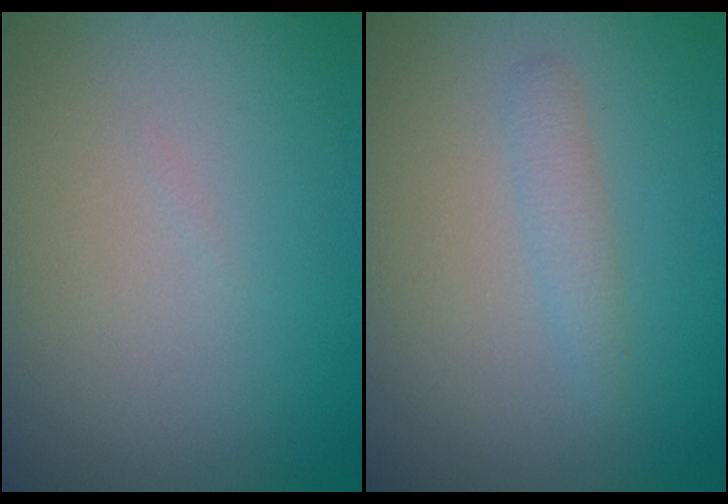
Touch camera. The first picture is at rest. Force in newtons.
{"total": 1.3, "press": 1.3, "slide": 0.0}